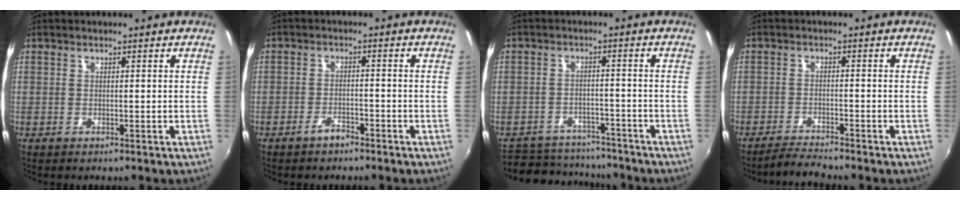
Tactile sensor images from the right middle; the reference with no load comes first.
{"total": 2.6, "force": [-2.2, 0.8, 1.0], "torque": [-0.028, 0.004, -0.037]}
{"total": 10.1, "force": [-8.6, 5.0, 1.7], "torque": [-0.053, 0.024, -0.117]}
{"total": 3.6, "force": [-3.5, -0.3, 0.7], "torque": [-0.031, -0.006, -0.070]}